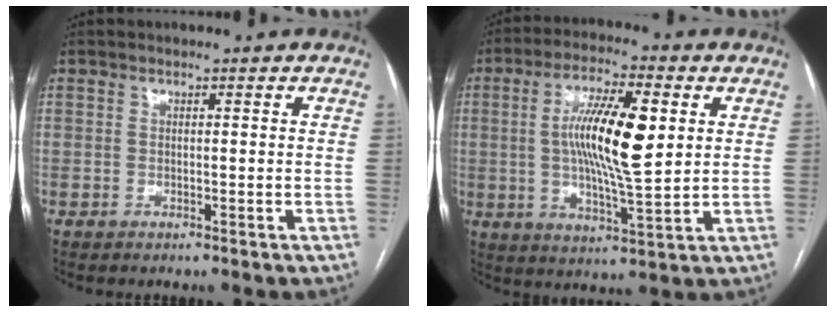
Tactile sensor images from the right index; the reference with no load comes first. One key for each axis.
{"total": 13.4, "fx": 2.2, "fy": 2.4, "fz": 13.0, "tx": -0.235, "ty": 0.005, "tz": 0.035}